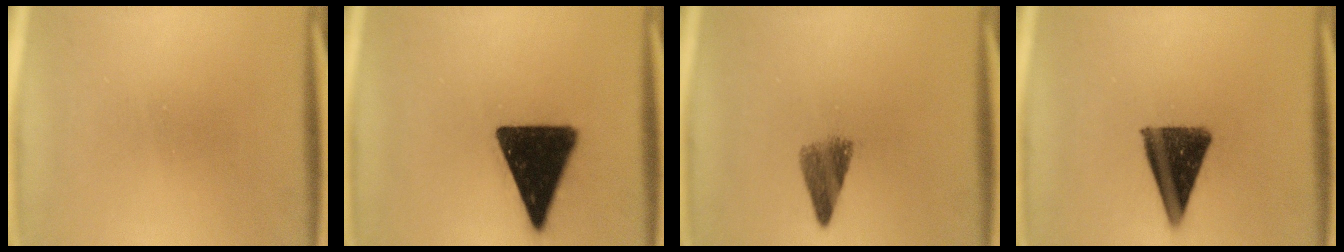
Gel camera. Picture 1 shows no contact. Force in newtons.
{"total": 17.4}
{"total": 4.2}
{"total": 11.6}